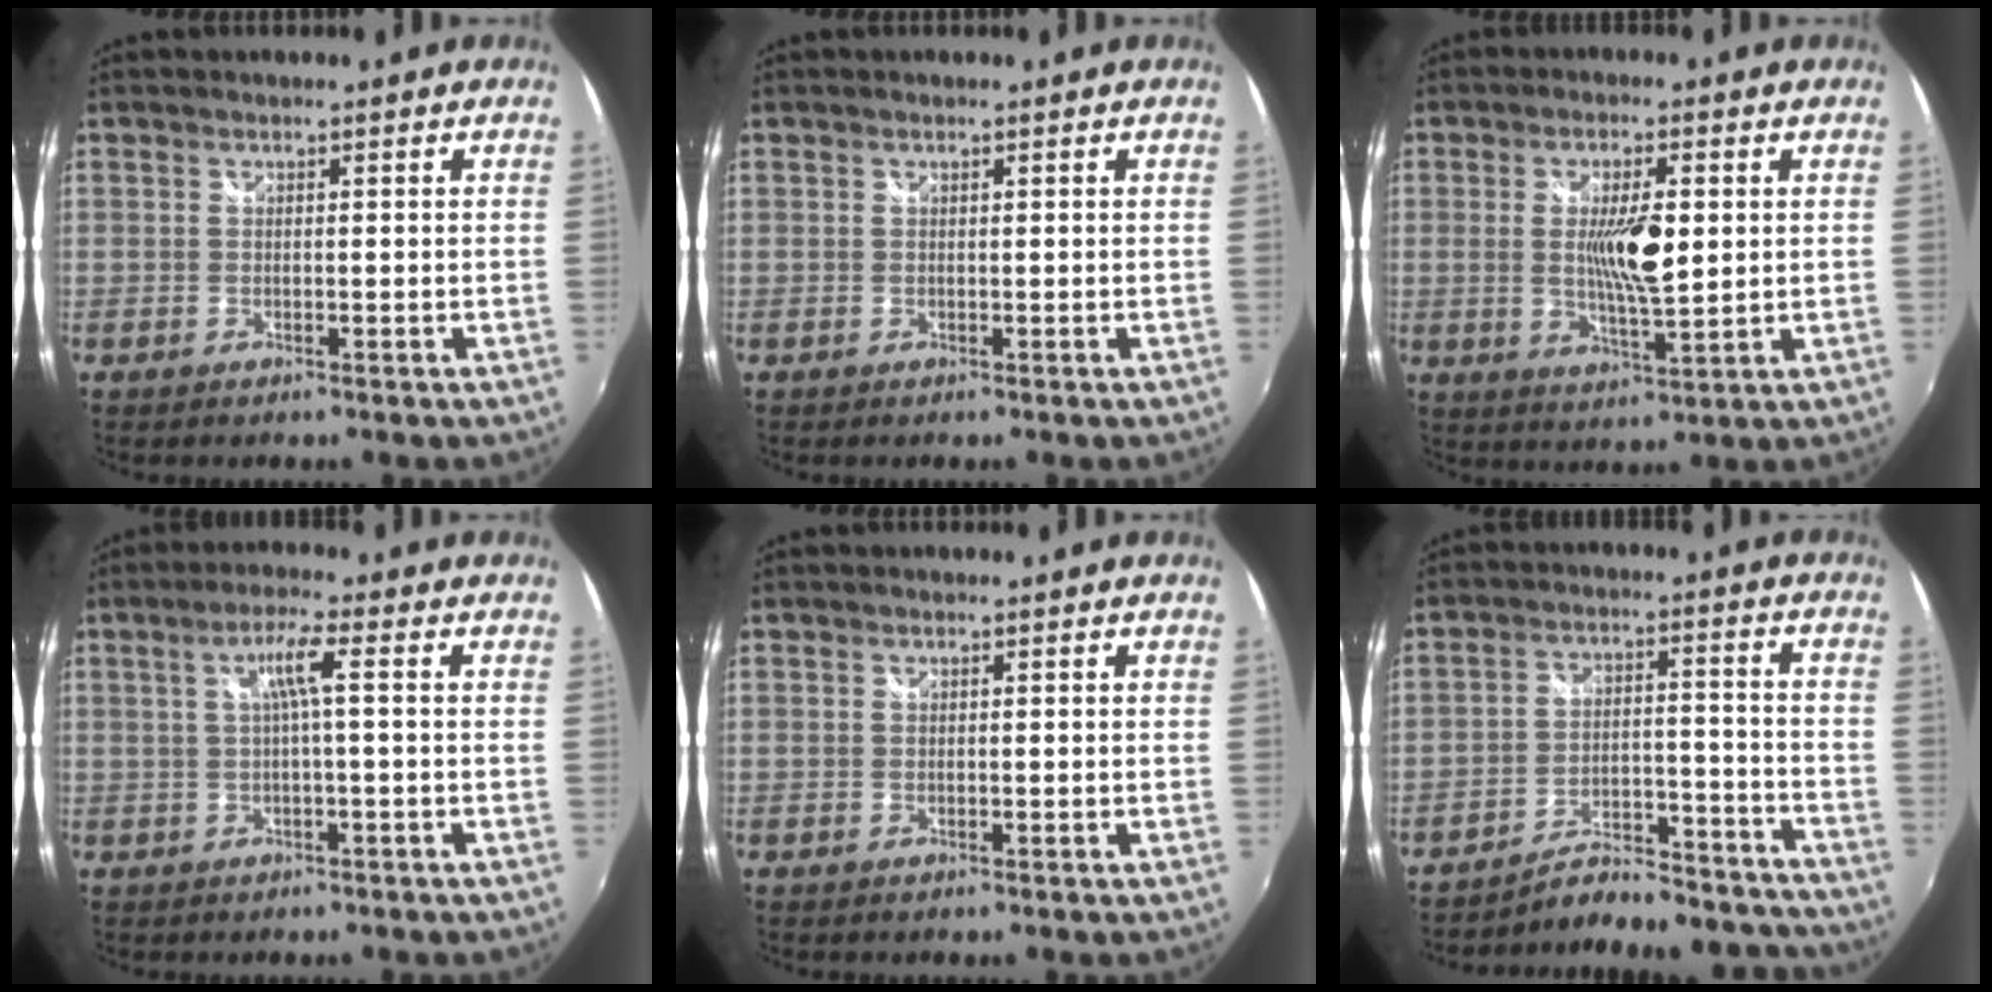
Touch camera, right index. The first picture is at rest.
{"total": 0.0}
{"total": 8.3, "force": [0.9, 2.5, 7.9], "torque": [-0.137, -0.005, 0.017]}
{"total": 4.3, "force": [0.4, -0.3, 4.3], "torque": [-0.083, 0.003, 0.009]}
{"total": 0.0}
{"total": 16.1, "force": [-15.9, 2.1, 2.1], "torque": [-0.027, 0.038, -0.203]}